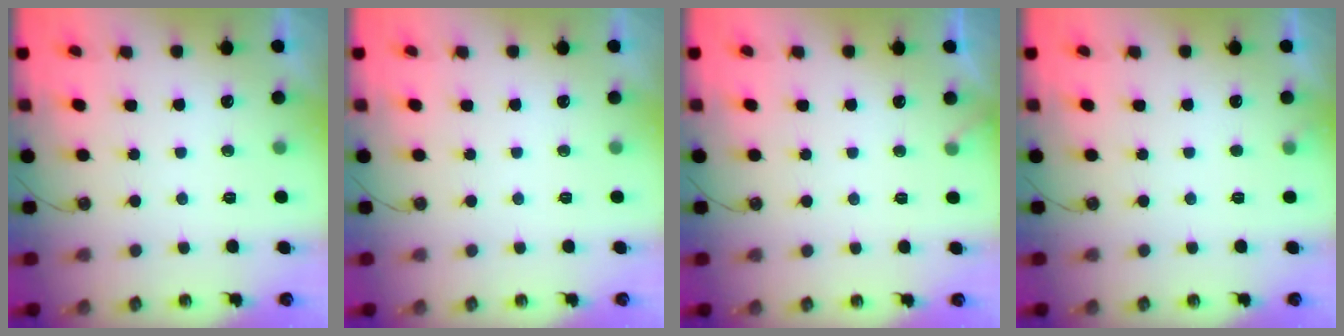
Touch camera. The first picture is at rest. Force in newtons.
{"total": 0.0}
{"total": 2.4, "press": 2.4, "slide": 0.2}
{"total": 2.6, "press": 2.6, "slide": 0.4}